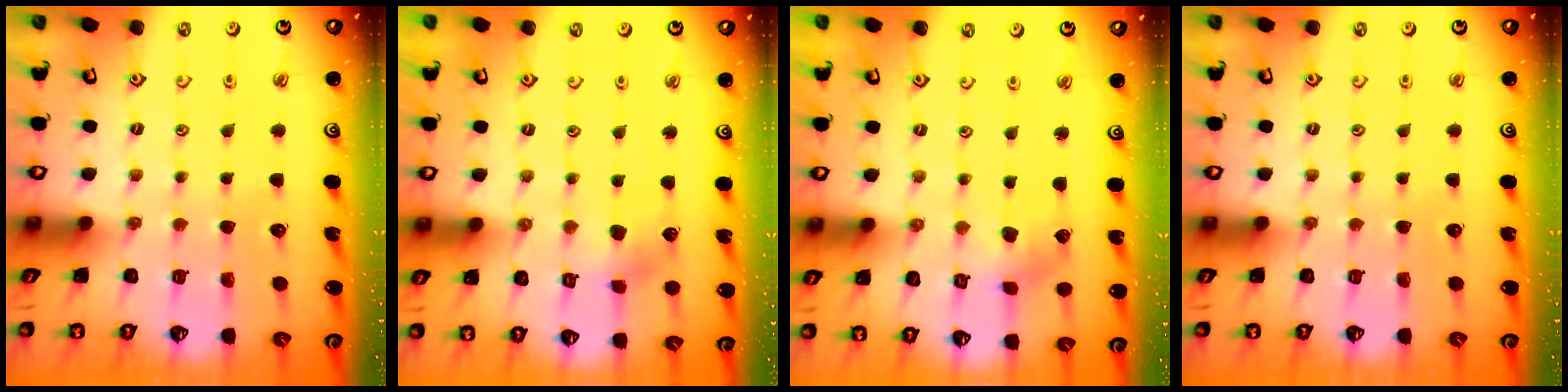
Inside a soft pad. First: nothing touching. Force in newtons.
{"total": 5.4, "press": 5.4, "slide": 0.5}
{"total": 1.9, "press": 1.9, "slide": 0.3}
{"total": 0.0}